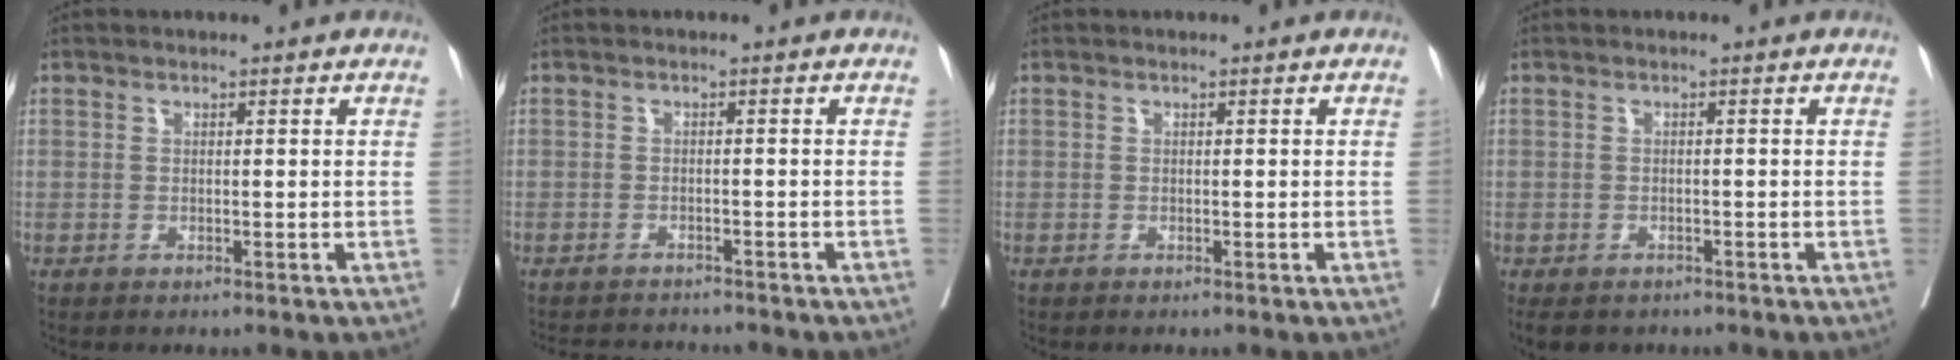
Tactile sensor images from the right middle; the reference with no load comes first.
{"total": 5.4, "force": [-5.3, 0.5, 0.9], "torque": [-0.003, -0.004, -0.074]}
{"total": 0.0}
{"total": 6.4, "force": [-4.7, 3.6, 2.3], "torque": [-0.042, -0.006, -0.064]}